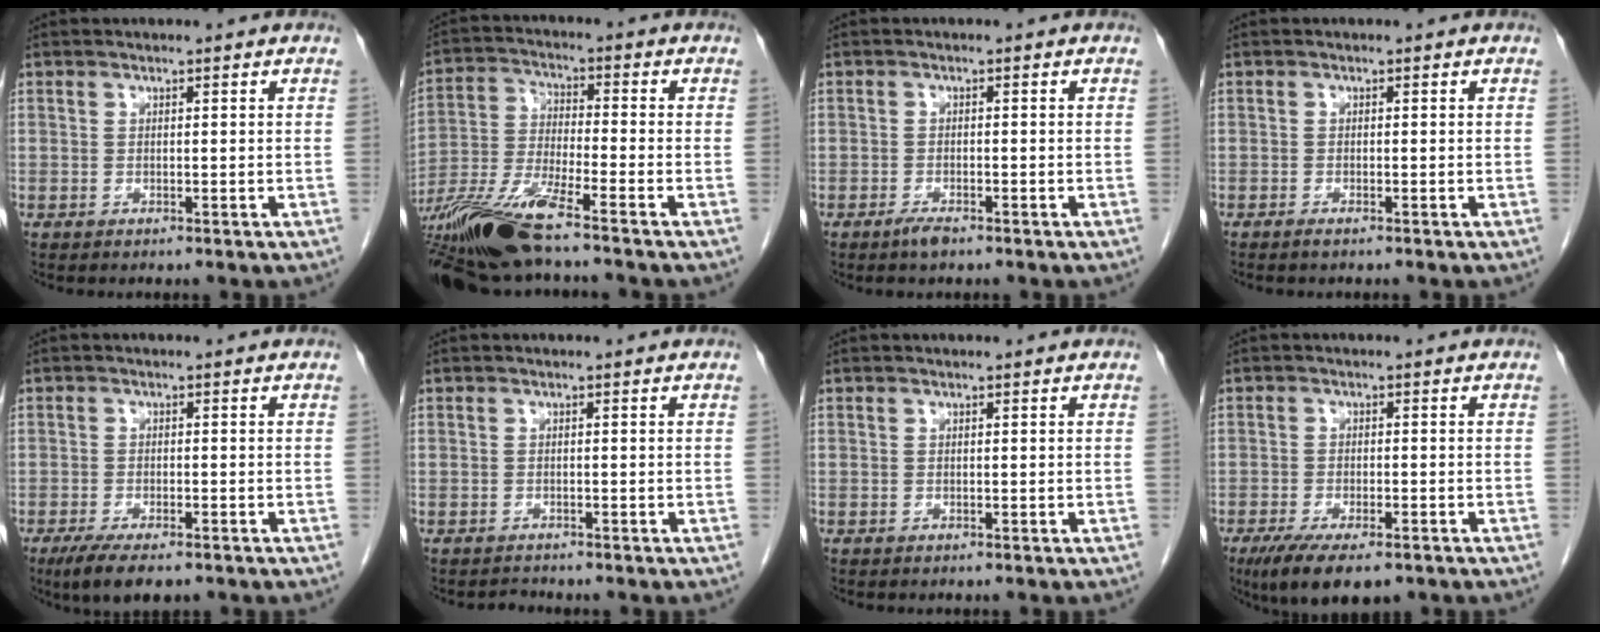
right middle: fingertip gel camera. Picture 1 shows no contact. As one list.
[{"total": 13.2, "force": [-10.0, 0.4, 8.5], "torque": [-0.170, -0.023, -0.189]}, {"total": 2.0, "force": [-1.5, 0.4, 1.2], "torque": [-0.026, -0.002, -0.026]}, {"total": 0.9, "force": [-0.7, 0.0, 0.5], "torque": [-0.012, -0.001, -0.013]}, {"total": 6.5, "force": [-4.7, 2.0, 4.1], "torque": [-0.069, -0.012, -0.075]}, {"total": 1.0, "force": [-0.9, 0.1, -0.4], "torque": [0.005, -0.005, -0.015]}, {"total": 0.0}, {"total": 9.1, "force": [-6.3, 3.0, 5.9], "torque": [-0.093, -0.015, -0.098]}]